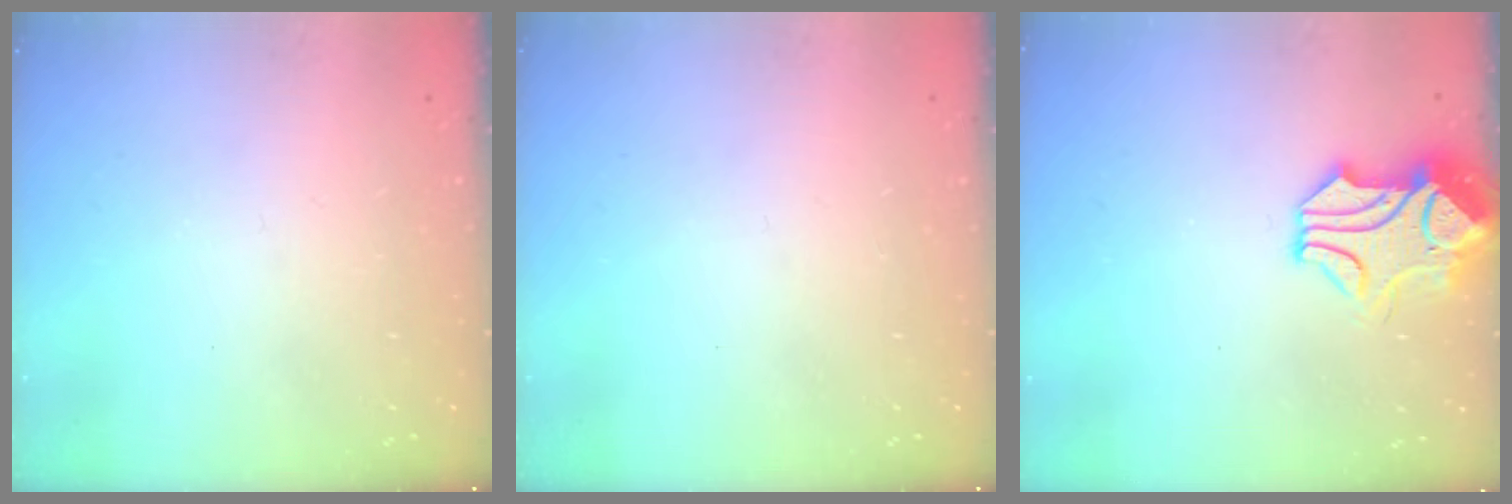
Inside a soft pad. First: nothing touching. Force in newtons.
{"total": 0.0}
{"total": 1.6, "press": 1.2, "slide": 1.1}